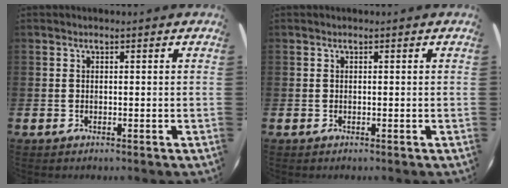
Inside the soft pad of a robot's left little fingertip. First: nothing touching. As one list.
[{"total": 0.0}]